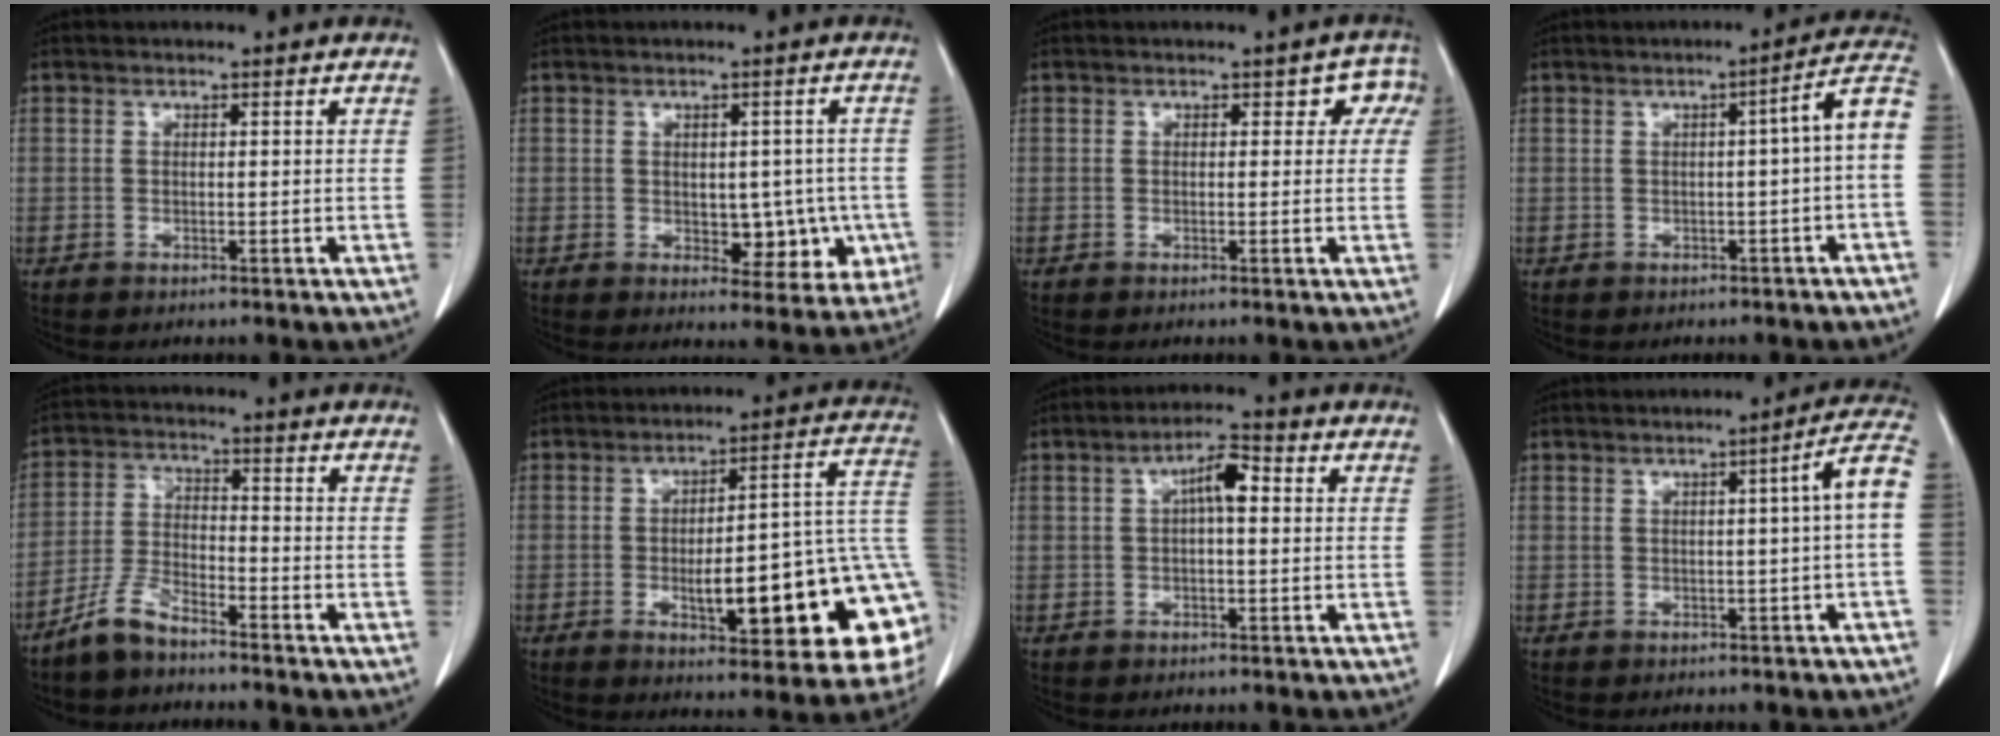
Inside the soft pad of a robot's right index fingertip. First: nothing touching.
{"total": 7.2, "force": [-1.1, 4.3, 5.7], "torque": [-0.050, 0.012, -0.003]}
{"total": 2.9, "force": [1.0, 2.2, 1.7], "torque": [0.007, 0.015, 0.002]}
{"total": 6.1, "force": [-1.0, 0.1, 6.0], "torque": [-0.069, 0.017, -0.017]}
{"total": 5.7, "force": [-4.9, 1.4, 2.7], "torque": [-0.068, -0.010, -0.100]}
{"total": 21.7, "force": [-4.6, 4.3, 20.8], "torque": [-0.192, 0.024, -0.051]}
{"total": 4.9, "force": [0.9, 1.4, 4.6], "torque": [-0.080, 0.018, 0.011]}
{"total": 5.6, "force": [-0.2, -0.6, 5.6], "torque": [-0.065, 0.011, -0.003]}